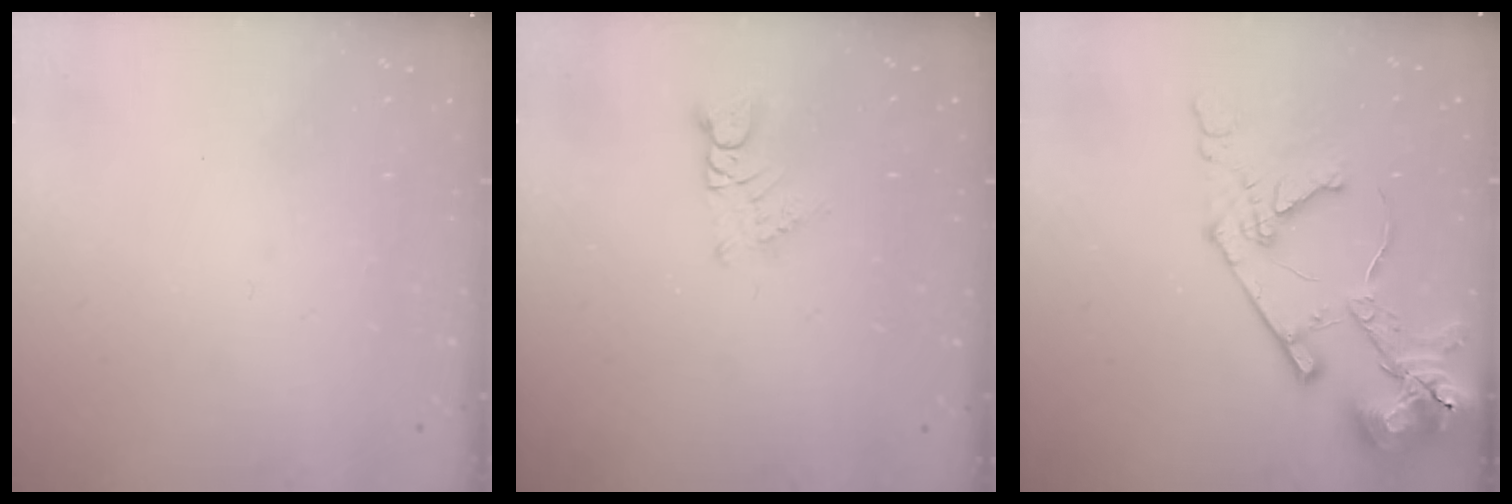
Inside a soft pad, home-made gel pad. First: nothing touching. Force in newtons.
{"total": 2.8, "press": 2.8, "slide": 0.3}
{"total": 15.5, "press": 15.3, "slide": 2.0}